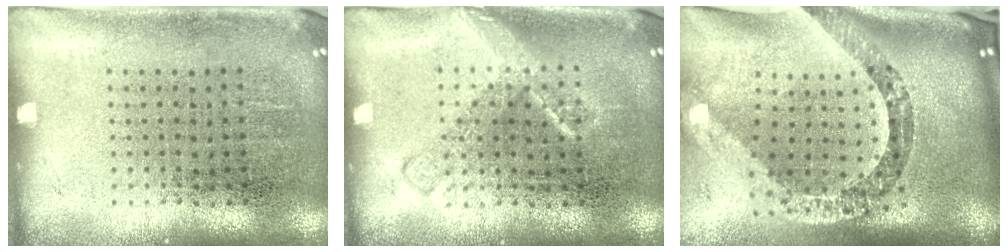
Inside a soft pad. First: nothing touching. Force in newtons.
{"total": 2.3, "press": 2.3, "slide": 0.5}
{"total": 3.5, "press": 2.5, "slide": 2.5}